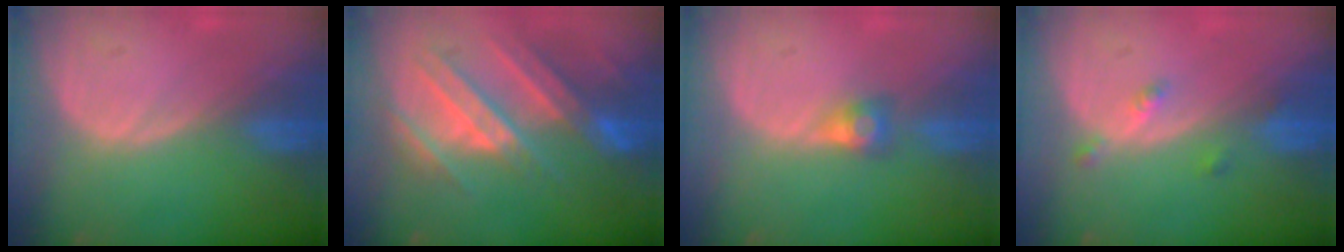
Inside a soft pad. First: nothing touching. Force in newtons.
{"total": 9.9, "press": 9.6, "slide": 2.3}
{"total": 2.7, "press": 2.5, "slide": 1.0}
{"total": 2.4, "press": 2.0, "slide": 1.3}